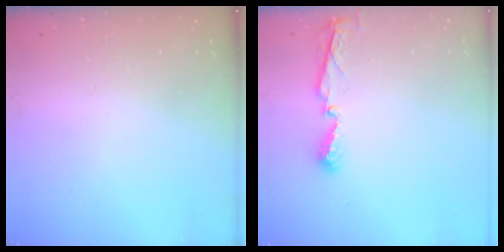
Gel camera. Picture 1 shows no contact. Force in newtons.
{"total": 5.1, "press": 5.1, "slide": 0.4}